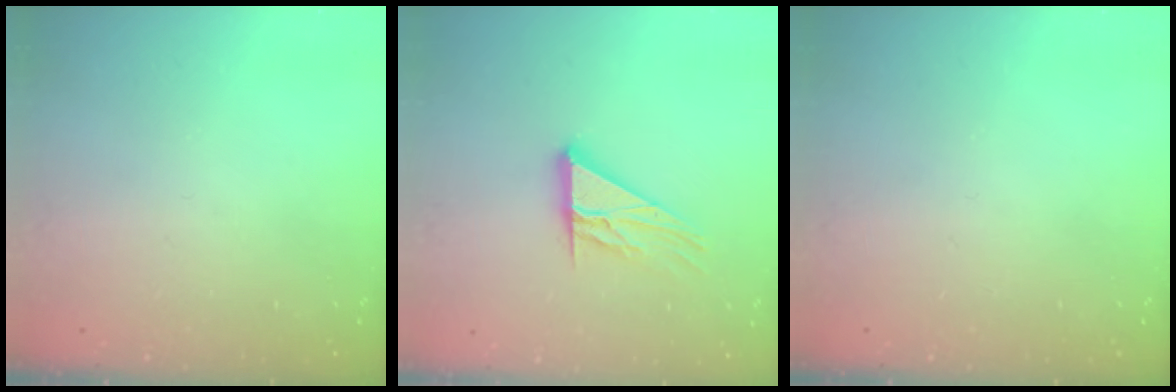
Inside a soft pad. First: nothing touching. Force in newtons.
{"total": 11.7, "press": 11.7, "slide": 0.9}
{"total": 0.0}